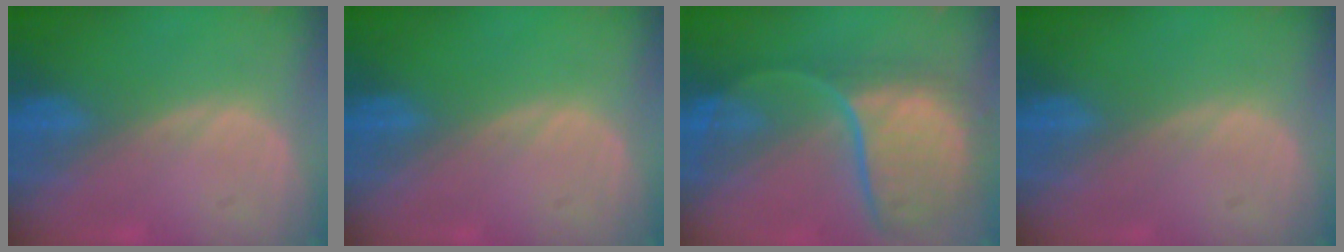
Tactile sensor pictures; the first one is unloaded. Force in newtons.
{"total": 0.0}
{"total": 11.9, "press": 9.9, "slide": 6.7}
{"total": 0.0}